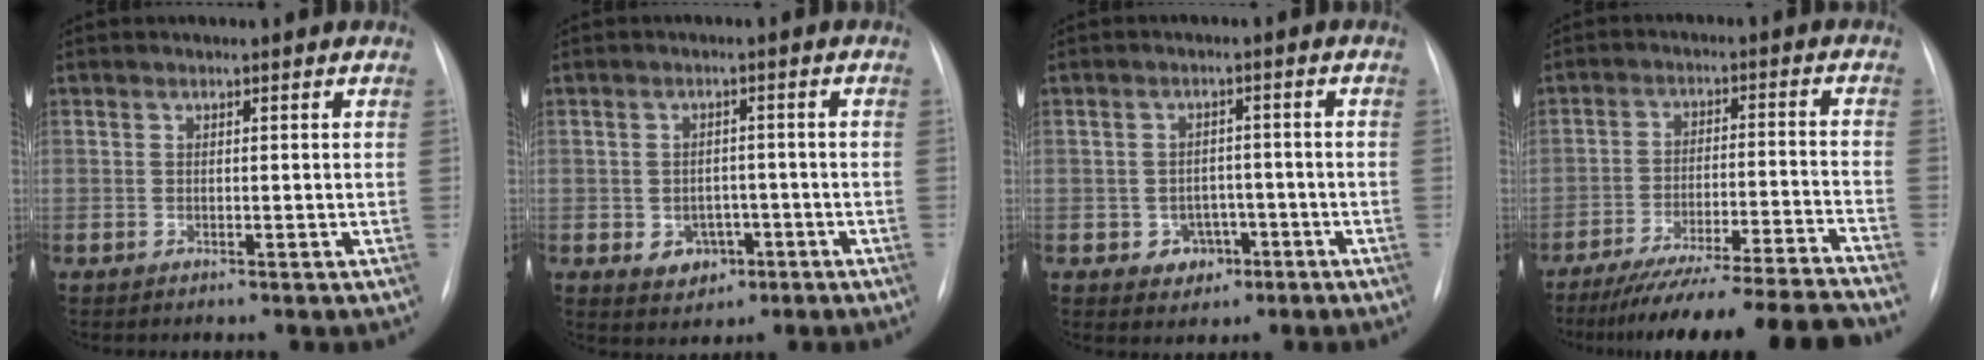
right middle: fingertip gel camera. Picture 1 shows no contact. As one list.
[{"total": 4.4, "force": [-1.5, 3.6, 2.0], "torque": [-0.025, 0.006, -0.009]}, {"total": 4.0, "force": [-1.7, 3.3, 1.4], "torque": [-0.013, 0.010, -0.014]}, {"total": 20.1, "force": [-18.2, -1.4, 8.3], "torque": [-0.115, -0.027, -0.269]}]